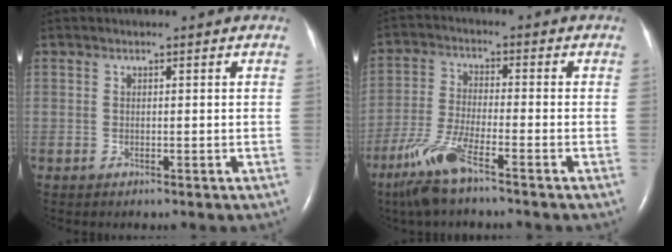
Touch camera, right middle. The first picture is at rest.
{"total": 8.6, "force": [-5.9, 0.8, 6.3], "torque": [-0.145, -0.022, -0.120]}